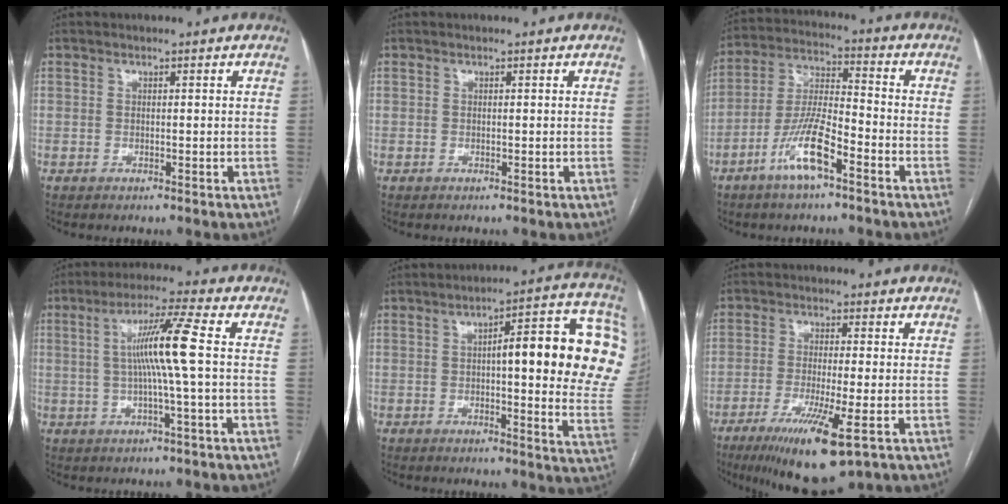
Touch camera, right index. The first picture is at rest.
{"total": 0.0}
{"total": 10.3, "force": [-5.6, 2.1, 8.4], "torque": [-0.176, 0.000, -0.107]}
{"total": 8.8, "force": [0.6, -1.2, 8.7], "torque": [-0.162, 0.008, 0.012]}
{"total": 21.3, "force": [3.8, 4.3, 20.5], "torque": [-0.189, 0.037, 0.047]}
{"total": 11.3, "force": [-5.7, 0.9, 9.7], "torque": [-0.172, -0.034, -0.090]}